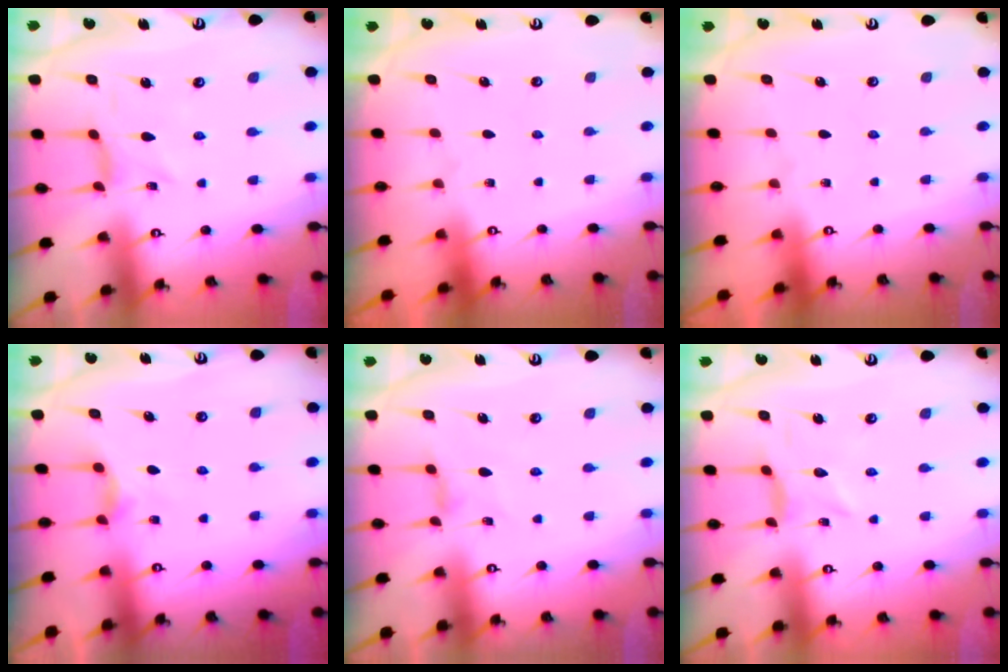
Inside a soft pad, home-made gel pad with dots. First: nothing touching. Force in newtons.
{"total": 0.0}
{"total": 0.0}
{"total": 2.3, "press": 2.3, "slide": 0.4}
{"total": 4.2, "press": 4.2, "slide": 0.6}
{"total": 1.2, "press": 1.2, "slide": 0.1}